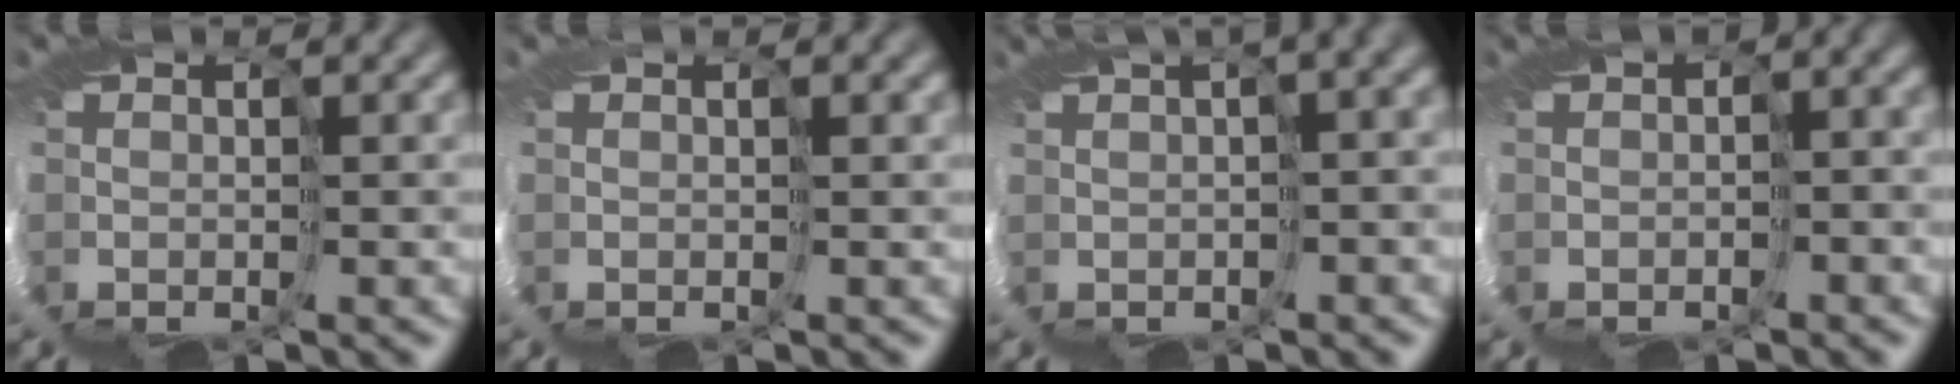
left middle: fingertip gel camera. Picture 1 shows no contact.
{"total": 1.0, "force": [0.7, -0.5, 0.3], "torque": [-0.007, 0.001, 0.010]}
{"total": 6.4, "force": [1.3, 1.5, 6.0], "torque": [-0.069, 0.011, 0.039]}
{"total": 3.6, "force": [-1.5, 1.5, 2.9], "torque": [-0.038, 0.004, -0.002]}